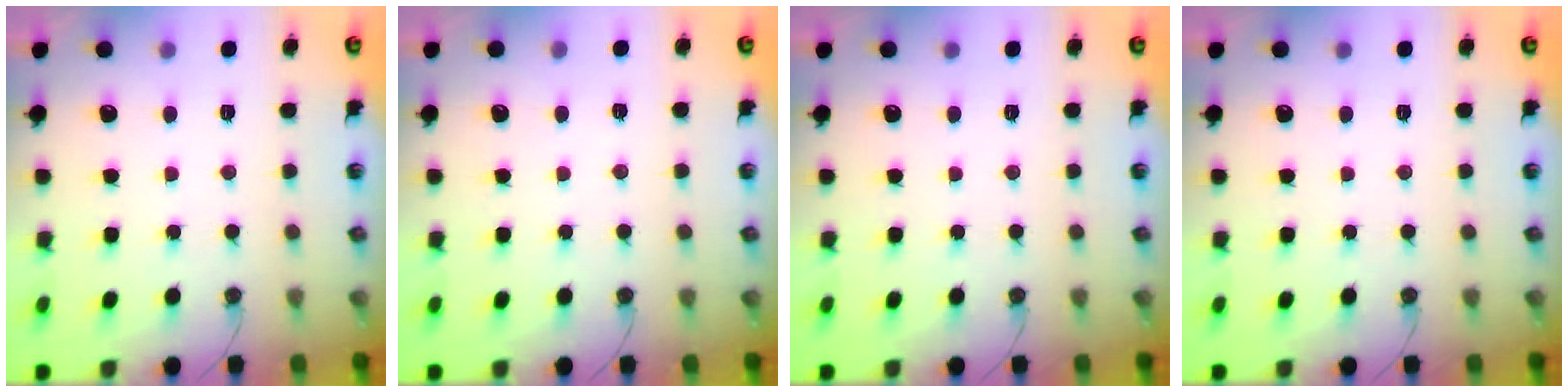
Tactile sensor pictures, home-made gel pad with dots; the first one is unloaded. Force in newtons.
{"total": 4.4, "press": 1.0, "slide": 4.2}
{"total": 0.0}
{"total": 0.0}